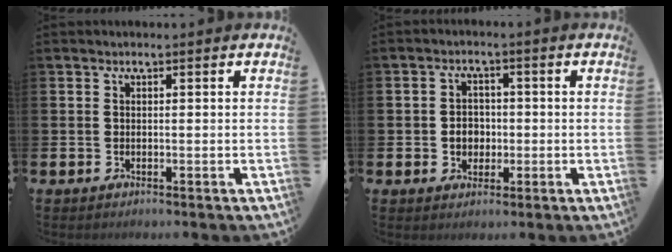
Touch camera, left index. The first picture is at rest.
{"total": 3.2, "force": [-0.5, 2.7, 1.5], "torque": [-0.013, -0.002, -0.019]}